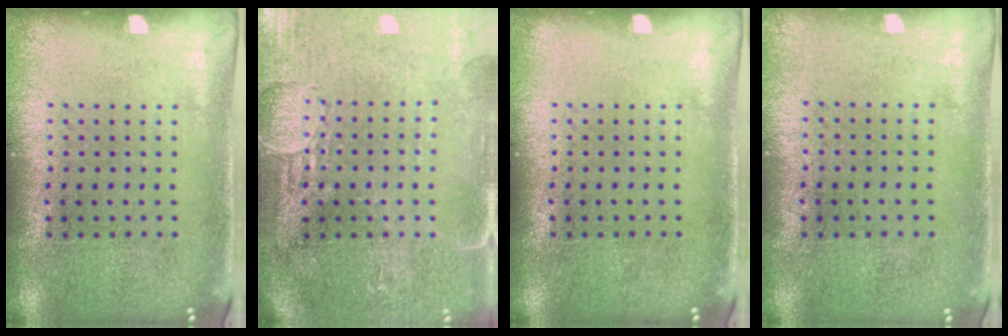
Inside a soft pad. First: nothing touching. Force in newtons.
{"total": 3.9, "press": 3.4, "slide": 1.9}
{"total": 0.0}
{"total": 0.0}